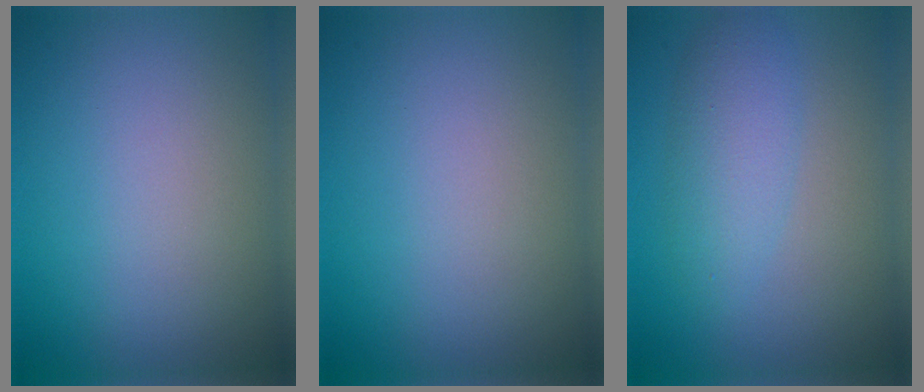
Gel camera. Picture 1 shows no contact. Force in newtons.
{"total": 0.0}
{"total": 3.3, "press": 3.3, "slide": 0.1}